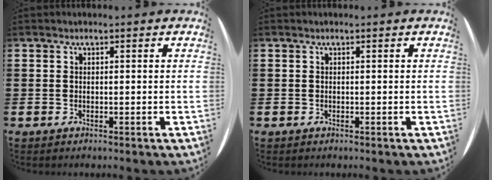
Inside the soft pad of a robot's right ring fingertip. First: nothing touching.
{"total": 0.0}